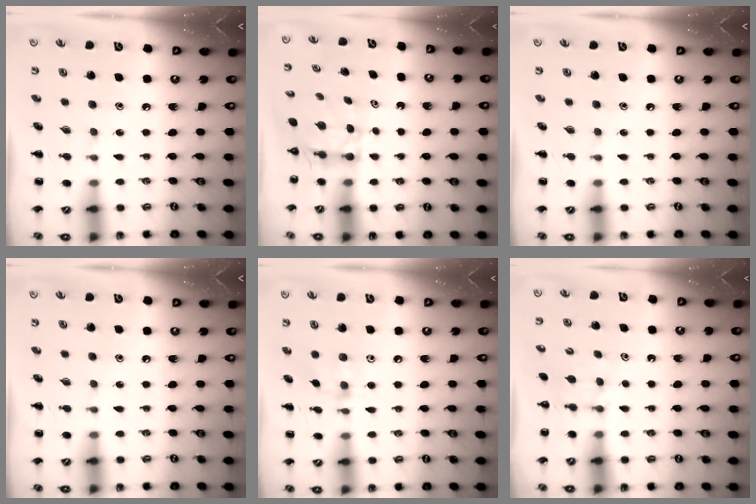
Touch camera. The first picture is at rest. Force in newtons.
{"total": 5.1, "press": 5.1, "slide": 0.5}
{"total": 0.0}
{"total": 0.0}
{"total": 5.4, "press": 5.4, "slide": 0.7}
{"total": 2.6, "press": 2.4, "slide": 1.0}